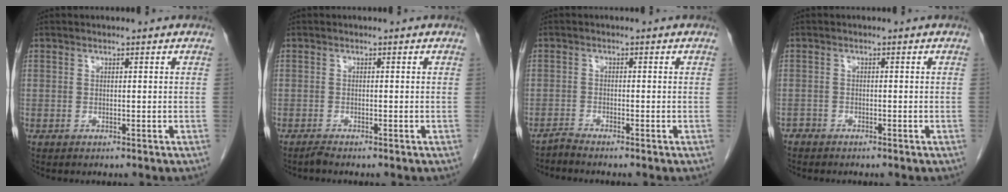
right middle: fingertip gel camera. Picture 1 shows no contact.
{"total": 0.8, "force": [-0.8, -0.2, 0.3], "torque": [-0.011, -0.003, -0.017]}
{"total": 1.4, "force": [-1.4, -0.4, -0.1], "torque": [0.003, -0.004, -0.029]}
{"total": 1.3, "force": [-1.2, 0.5, -0.1], "torque": [0.002, 0.001, -0.024]}